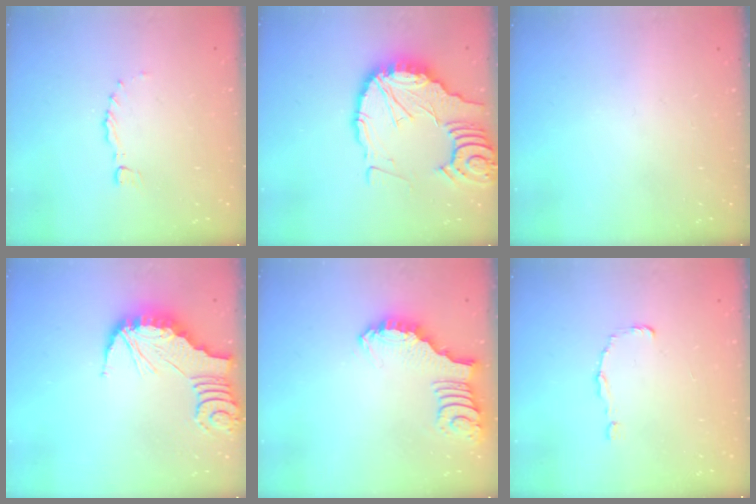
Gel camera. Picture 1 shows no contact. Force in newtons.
{"total": 16.7, "press": 16.6, "slide": 1.8}
{"total": 0.0}
{"total": 2.2, "press": 2.2, "slide": 0.2}
{"total": 2.1, "press": 2.1, "slide": 0.4}
{"total": 0.9, "press": 0.9, "slide": 0.0}